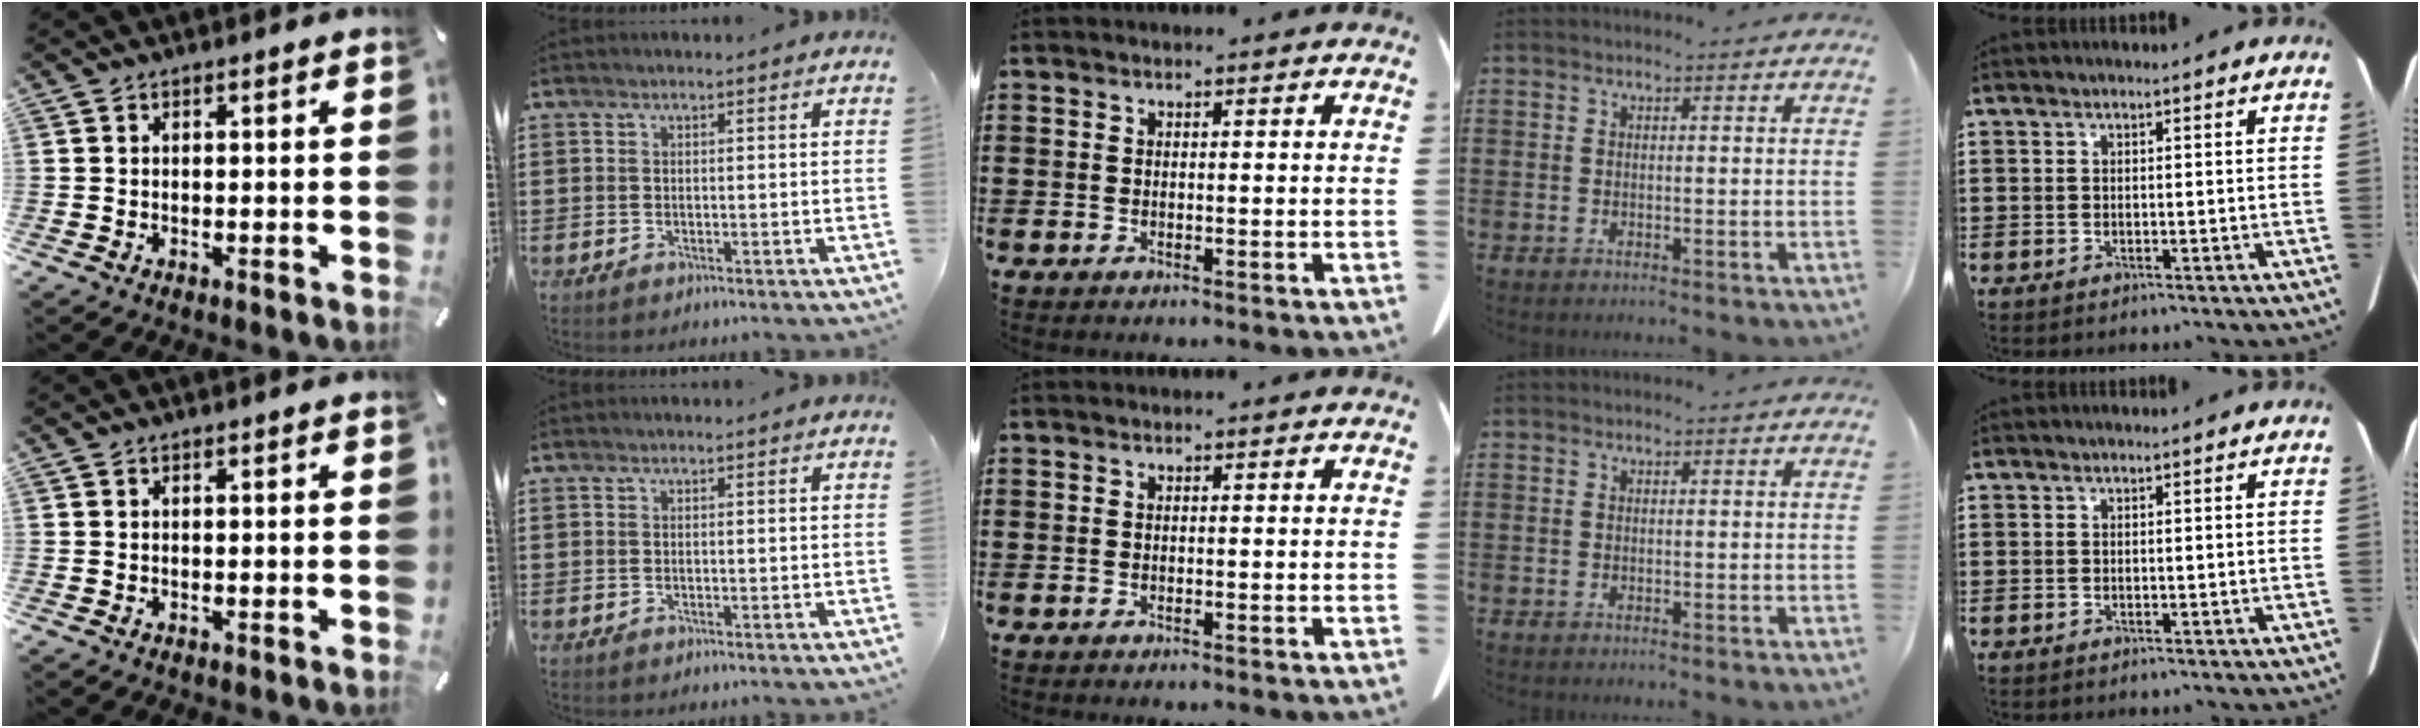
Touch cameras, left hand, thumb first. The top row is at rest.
{}